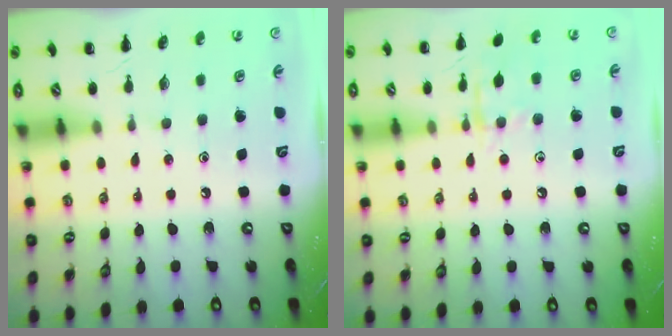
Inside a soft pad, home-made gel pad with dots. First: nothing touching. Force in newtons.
{"total": 9.1, "press": 9.1, "slide": 0.7}